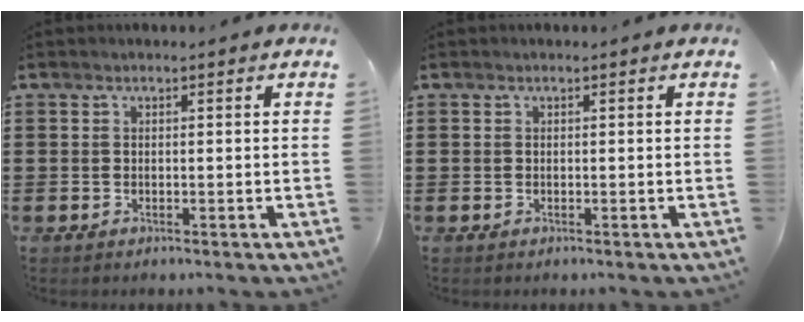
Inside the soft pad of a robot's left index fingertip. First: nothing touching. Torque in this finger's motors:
{"motor_torque": [0.00, 0.00, 0.00, 0.01]}